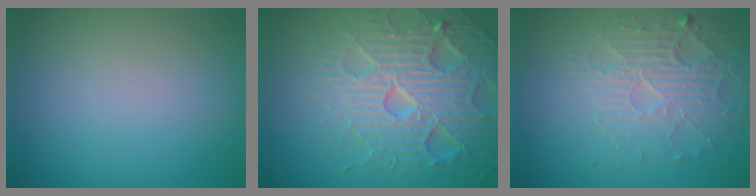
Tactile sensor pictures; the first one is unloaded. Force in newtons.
{"total": 6.8, "press": 6.7, "slide": 1.5}
{"total": 3.8, "press": 3.4, "slide": 1.8}